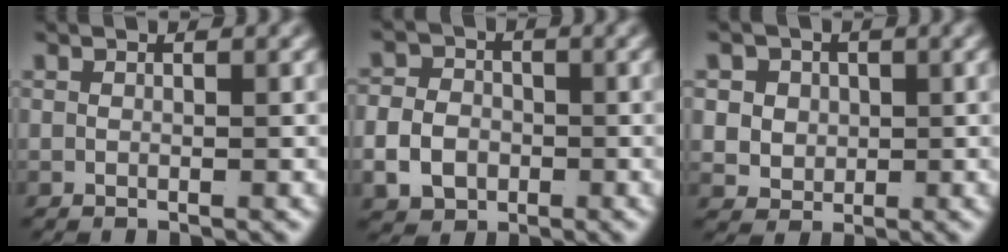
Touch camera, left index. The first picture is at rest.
{"total": 5.0, "force": [-1.3, 4.4, 2.0], "torque": [-0.040, -0.015, -0.021]}
{"total": 6.2, "force": [0.6, 5.6, 2.4], "torque": [-0.057, -0.015, 0.014]}